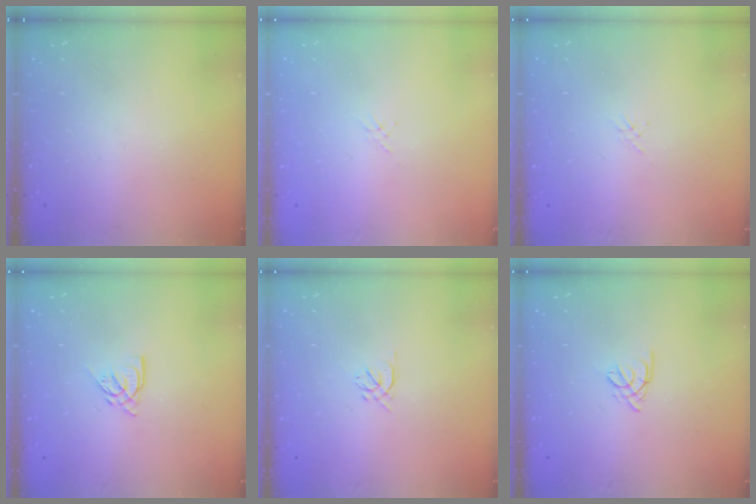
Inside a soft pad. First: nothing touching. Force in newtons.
{"total": 1.3, "press": 1.2, "slide": 0.3}
{"total": 1.3, "press": 1.2, "slide": 0.3}
{"total": 5.0, "press": 5.0, "slide": 0.5}
{"total": 1.6, "press": 1.5, "slide": 0.6}
{"total": 3.4, "press": 3.3, "slide": 0.6}